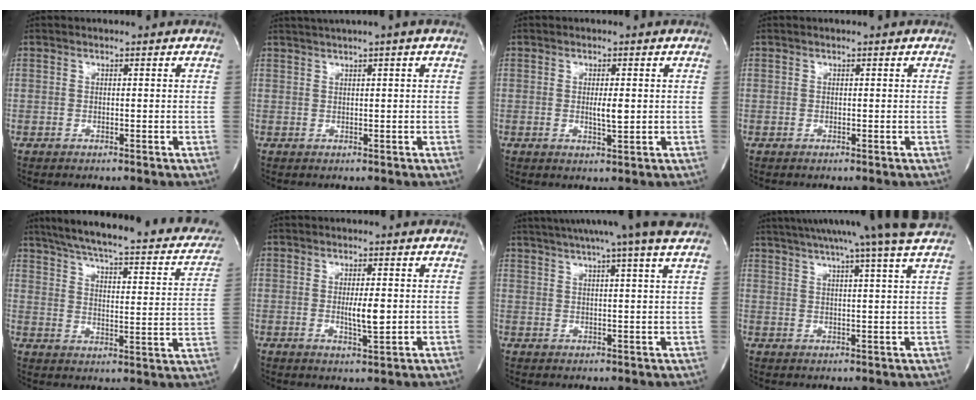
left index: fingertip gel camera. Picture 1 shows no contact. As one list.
[{"total": 3.3, "force": [2.3, -0.8, 2.2], "torque": [-0.042, 0.014, 0.044]}, {"total": 2.6, "force": [0.1, 0.4, 2.5], "torque": [-0.046, -0.005, 0.002]}, {"total": 0.0}, {"total": 29.4, "force": [23.8, 6.2, 16.1], "torque": [-0.242, -0.016, 0.288]}, {"total": 4.0, "force": [0.0, 0.7, 4.0], "torque": [-0.070, -0.007, 0.001]}, {"total": 14.7, "force": [12.2, -1.5, 7.9], "torque": [-0.135, 0.006, 0.157]}, {"total": 17.2, "force": [14.7, -2.3, 8.6], "torque": [-0.151, -0.011, 0.192]}]